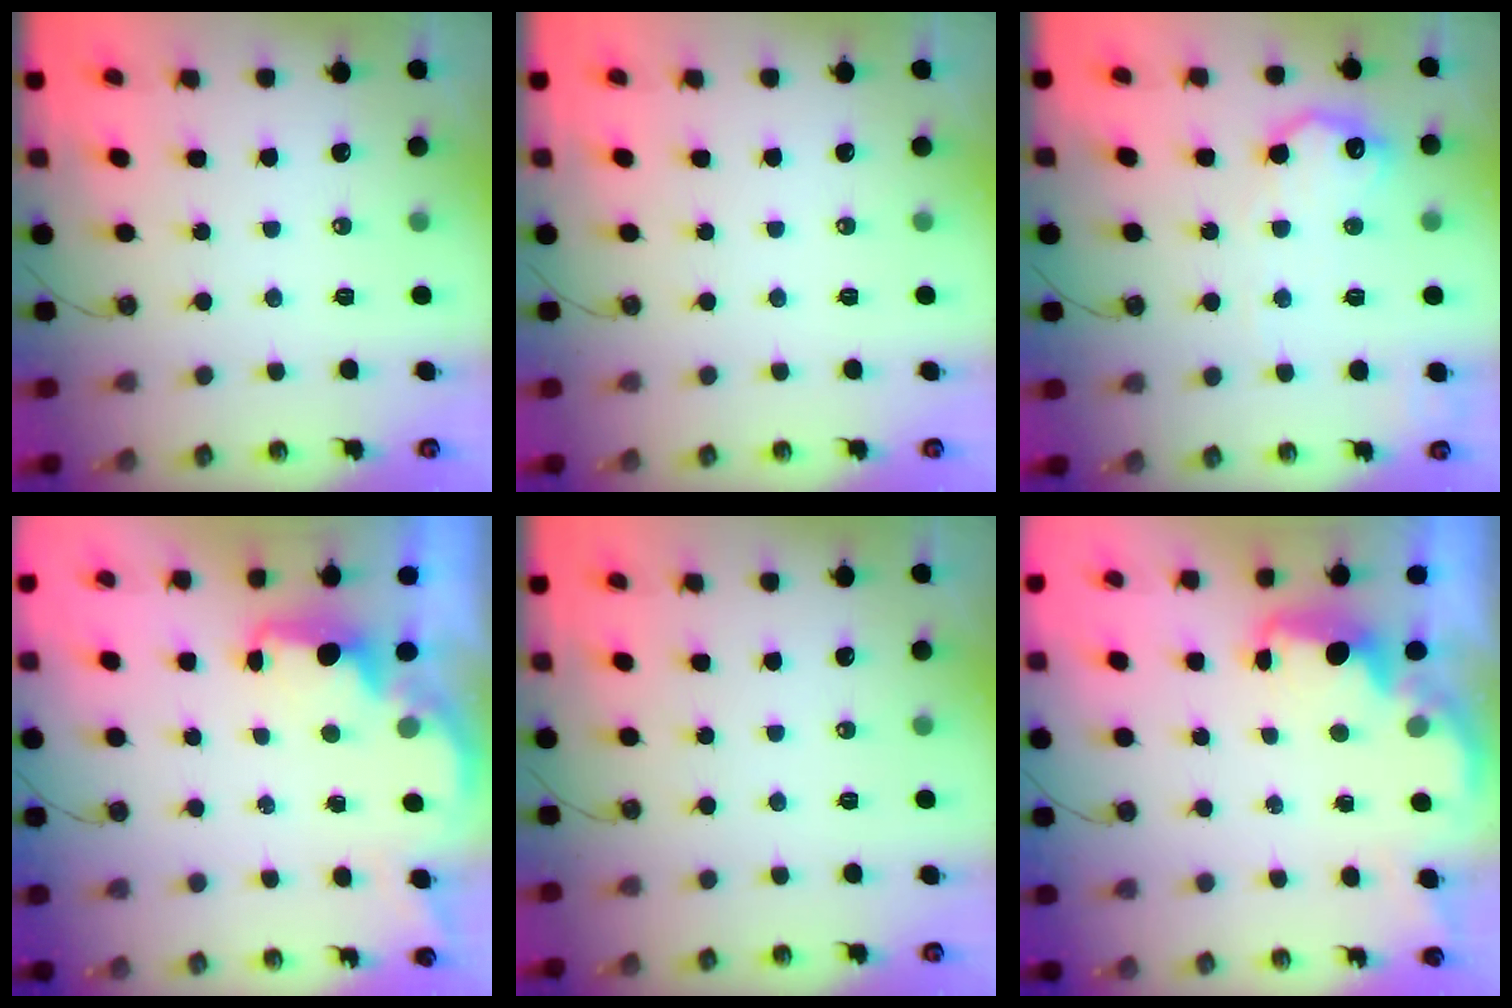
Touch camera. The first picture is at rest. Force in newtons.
{"total": 0.0}
{"total": 12.2, "press": 12.2, "slide": 0.4}
{"total": 1.9, "press": 1.7, "slide": 0.8}
{"total": 0.0}
{"total": 2.1, "press": 2.0, "slide": 0.6}